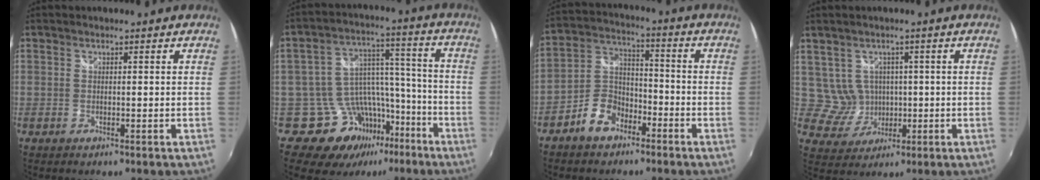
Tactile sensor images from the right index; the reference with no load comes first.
{"total": 13.9, "force": [-9.4, 9.5, 3.9], "torque": [-0.064, 0.058, -0.134]}
{"total": 8.6, "force": [-5.5, 5.4, 3.8], "torque": [-0.084, 0.028, -0.098]}
{"total": 5.4, "force": [0.6, 5.2, 1.2], "torque": [-0.032, 0.009, 0.026]}